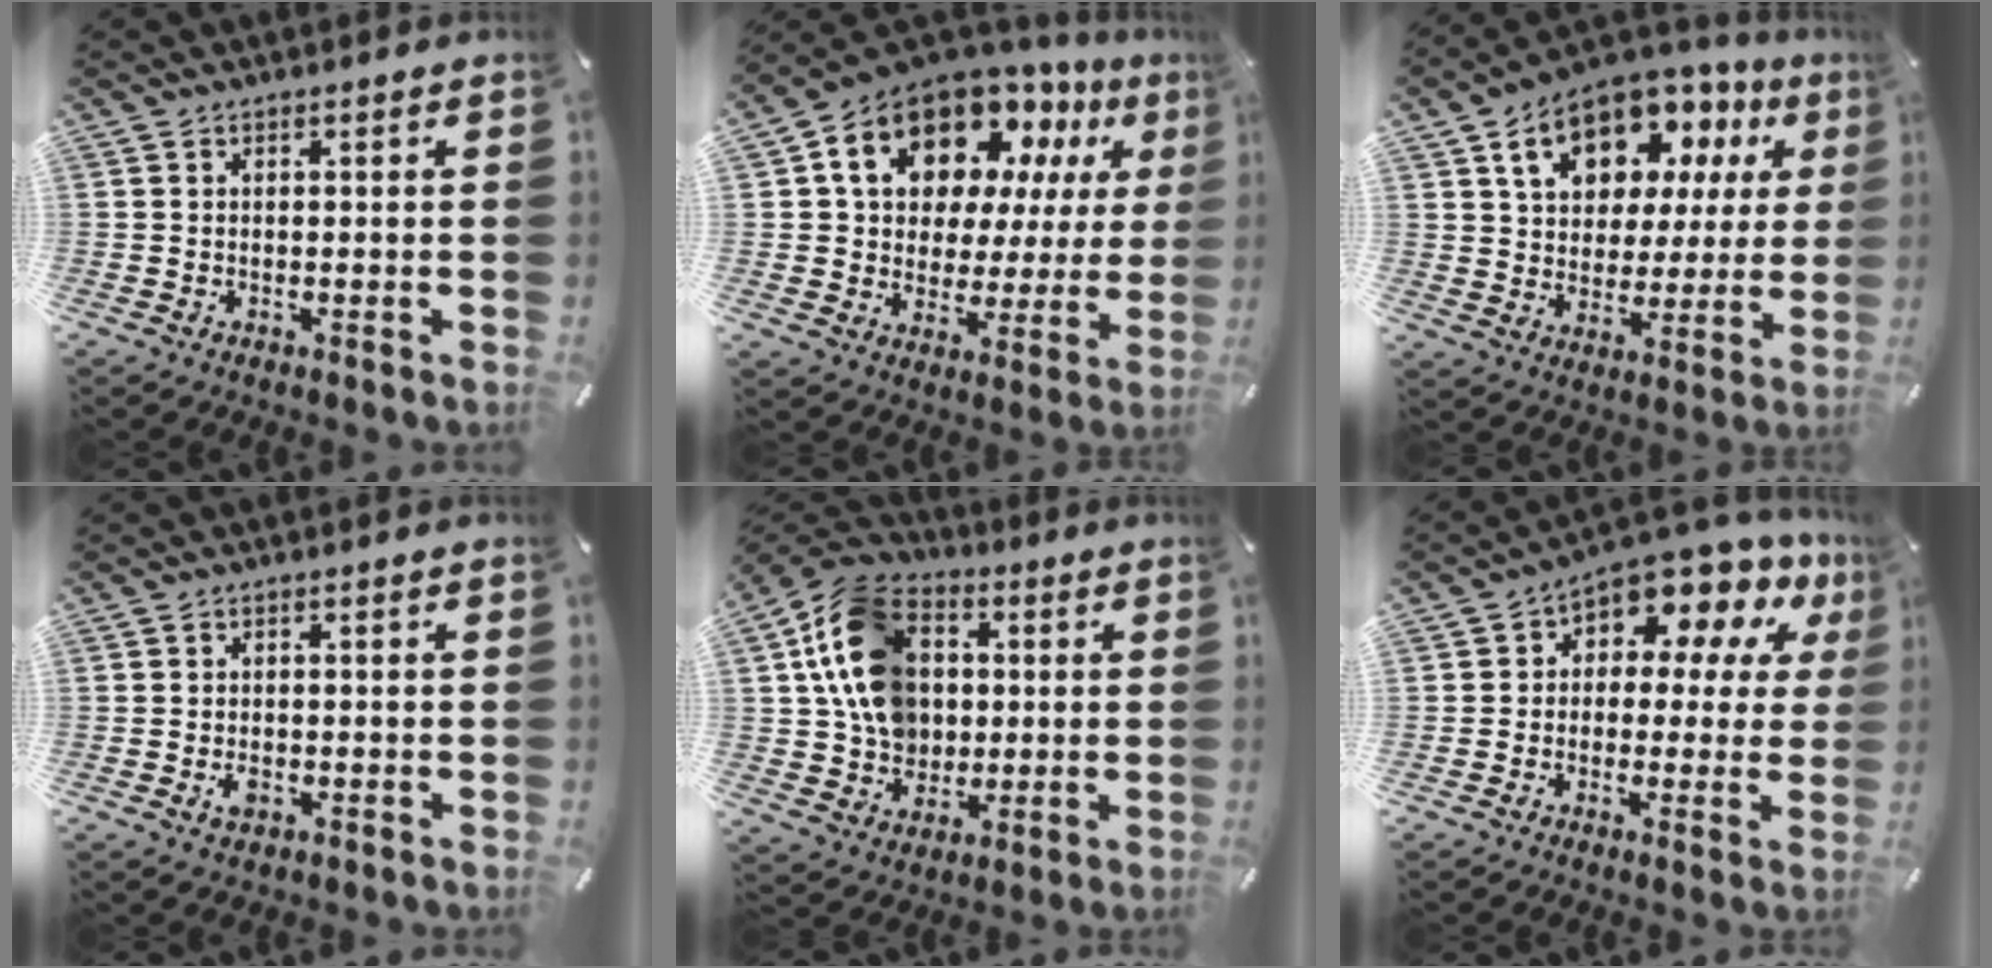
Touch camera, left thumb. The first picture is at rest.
{"total": 17.1, "force": [10.2, 11.2, 8.0], "torque": [-0.153, -0.054, 0.189]}
{"total": 14.7, "force": [8.0, 10.1, 7.1], "torque": [-0.128, -0.036, 0.144]}
{"total": 2.1, "force": [-0.7, 1.3, 1.4], "torque": [-0.032, -0.002, -0.014]}
{"total": 16.4, "force": [2.0, 13.7, 8.9], "torque": [-0.190, 0.002, 0.041]}
{"total": 9.0, "force": [5.5, 5.1, 5.0], "torque": [-0.081, -0.056, 0.101]}